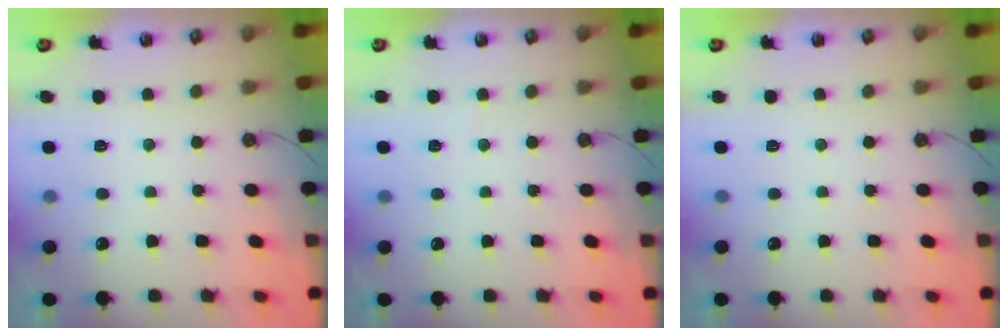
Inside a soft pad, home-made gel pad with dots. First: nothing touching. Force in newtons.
{"total": 2.0, "press": 2.0, "slide": 0.4}
{"total": 0.0}